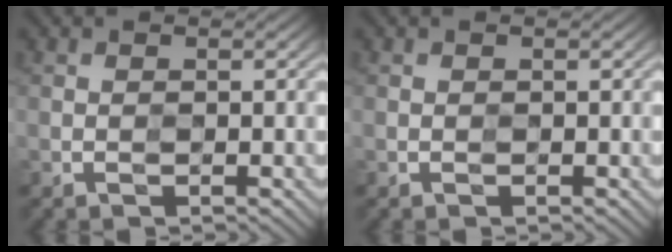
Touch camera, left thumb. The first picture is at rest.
{"total": 0.0}